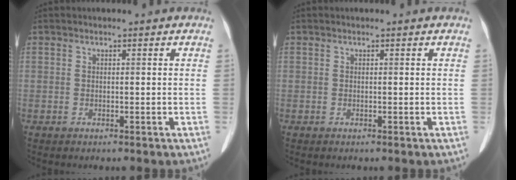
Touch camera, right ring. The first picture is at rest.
{"total": 0.0}